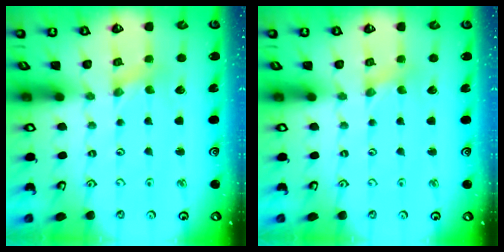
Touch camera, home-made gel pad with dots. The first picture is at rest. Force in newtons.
{"total": 0.0}